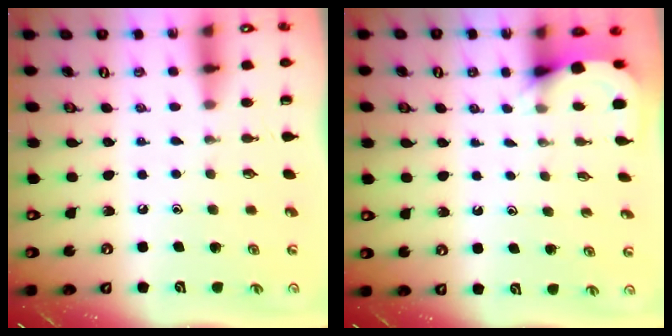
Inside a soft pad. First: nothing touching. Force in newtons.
{"total": 3.5, "press": 3.4, "slide": 0.4}